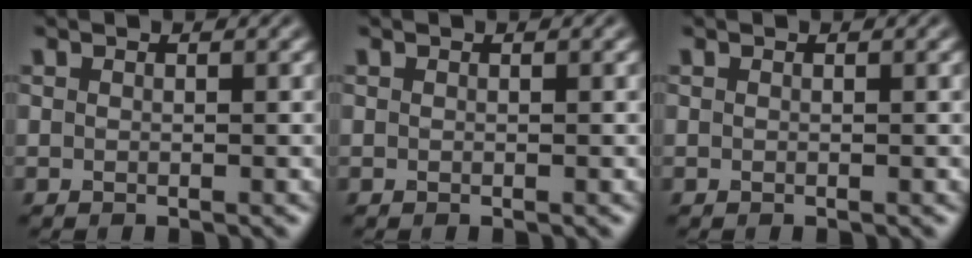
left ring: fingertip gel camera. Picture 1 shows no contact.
{"total": 0.0}
{"total": 0.0}